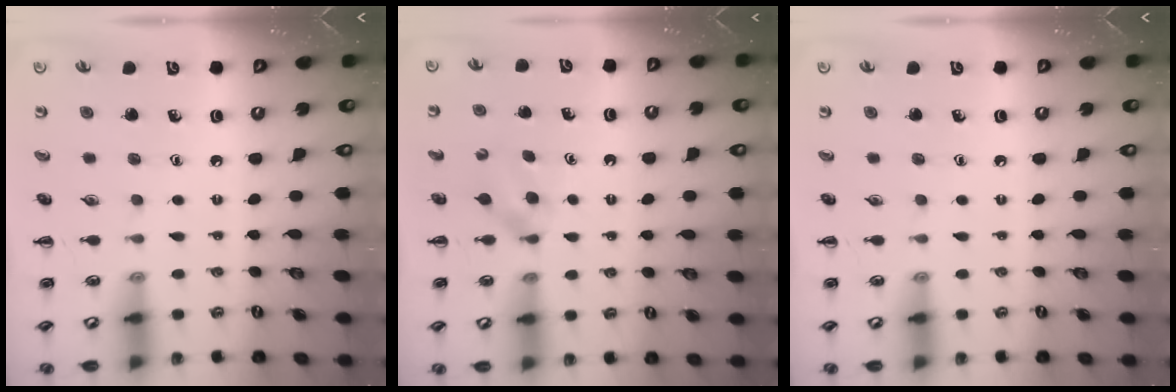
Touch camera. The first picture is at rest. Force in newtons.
{"total": 3.0, "press": 2.7, "slide": 1.3}
{"total": 0.0}